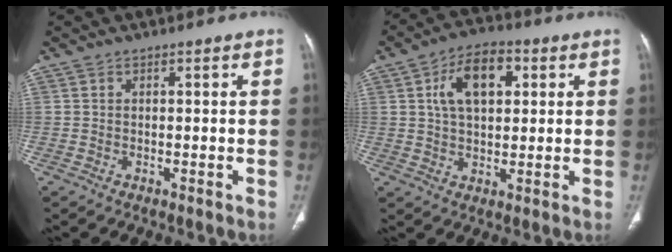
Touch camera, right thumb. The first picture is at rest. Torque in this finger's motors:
{"motor_torque": [0.11, 2.69, 1.16, -0.03, 0.40]}